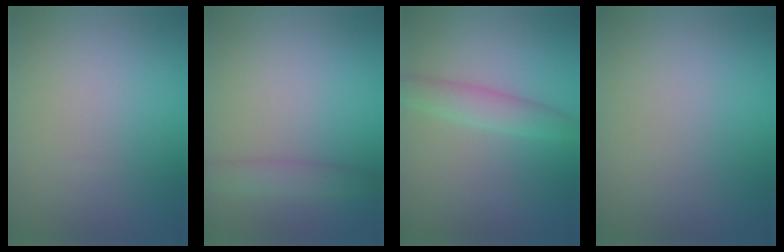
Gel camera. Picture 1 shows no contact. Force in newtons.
{"total": 2.2, "press": 2.2, "slide": 0.1}
{"total": 2.6, "press": 2.6, "slide": 0.1}
{"total": 0.0}